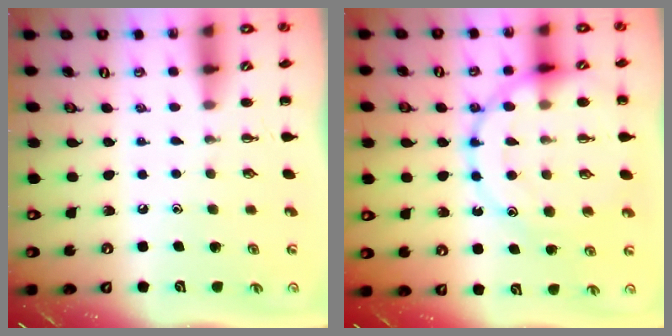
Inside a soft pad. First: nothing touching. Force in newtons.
{"total": 19.5, "press": 19.3, "slide": 3.0}